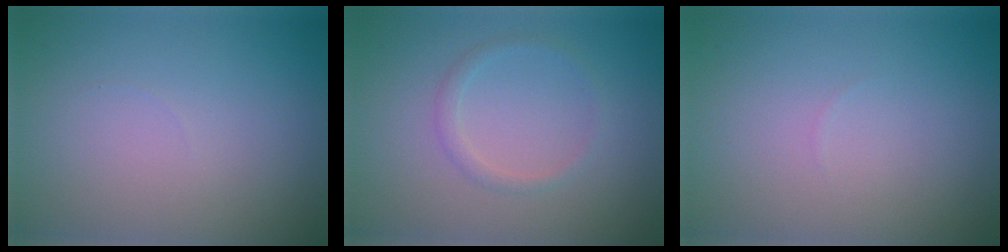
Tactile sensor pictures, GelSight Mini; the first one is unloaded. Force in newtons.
{"total": 1.3, "press": 1.3, "slide": 0.1}
{"total": 0.0}